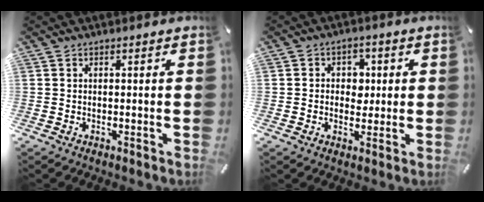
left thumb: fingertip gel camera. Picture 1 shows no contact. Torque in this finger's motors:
{"motor_torque": [0.40, -0.06, 0.10, -0.05, 0.01]}